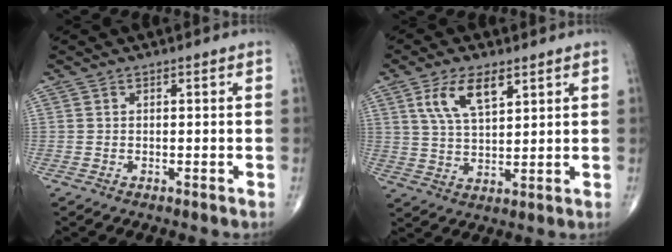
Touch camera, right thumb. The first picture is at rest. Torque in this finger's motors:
{"motor_torque": [-0.33, 0.41, 0.42, 0.21, 0.30]}